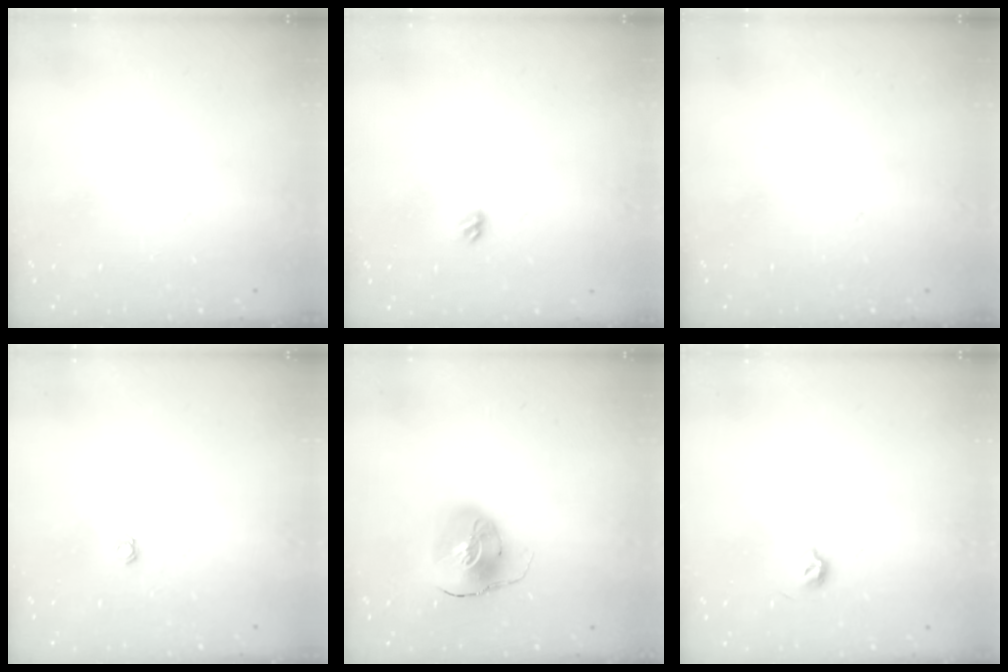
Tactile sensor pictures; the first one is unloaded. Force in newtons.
{"total": 3.4, "press": 3.3, "slide": 0.8}
{"total": 0.0}
{"total": 3.0, "press": 3.0, "slide": 0.4}
{"total": 9.3, "press": 9.2, "slide": 1.3}
{"total": 3.9, "press": 3.9, "slide": 0.6}